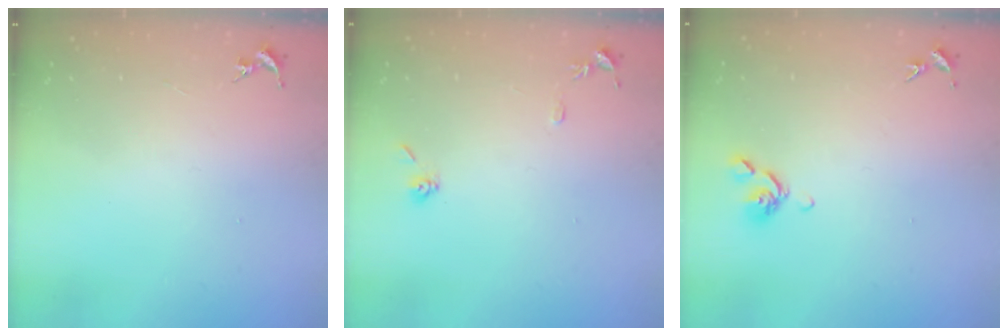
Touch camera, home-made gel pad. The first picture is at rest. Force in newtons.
{"total": 7.2, "press": 7.2, "slide": 0.8}
{"total": 6.8, "press": 6.7, "slide": 0.9}